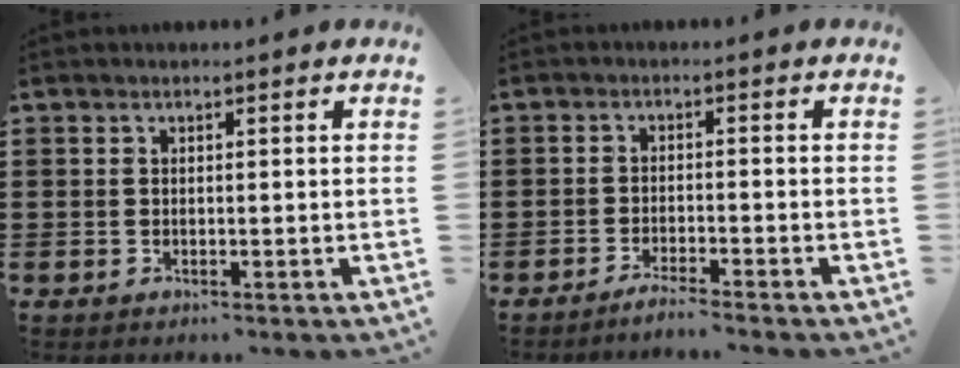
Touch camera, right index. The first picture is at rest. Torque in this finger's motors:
{"motor_torque": [-0.36, 1.02, -0.02, 0.00]}